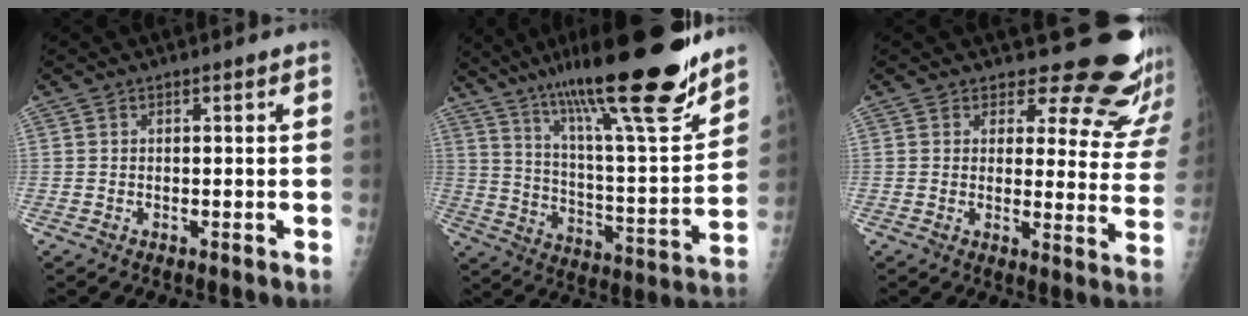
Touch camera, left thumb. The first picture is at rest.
{"total": 26.1, "force": [19.1, 4.0, 17.3], "torque": [-0.256, -0.073, 0.311]}
{"total": 16.9, "force": [14.7, 6.6, 5.1], "torque": [-0.012, -0.126, 0.152]}